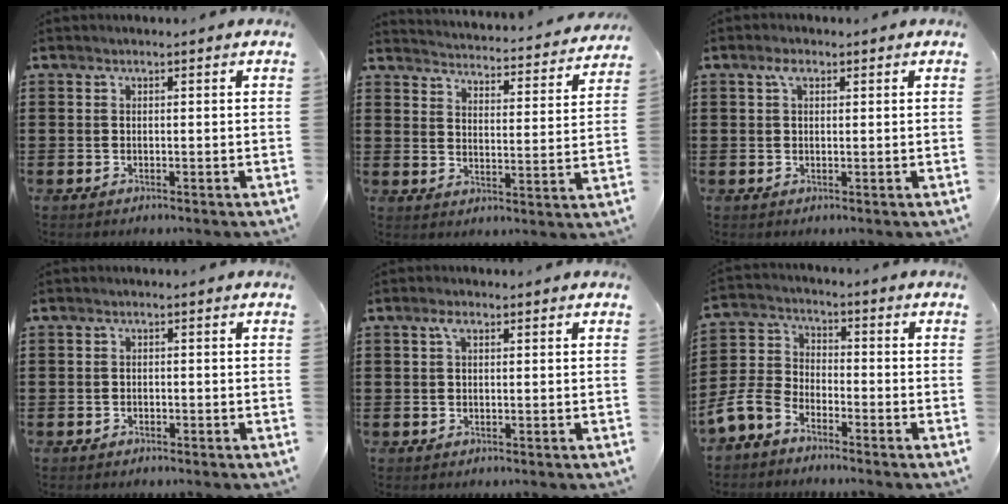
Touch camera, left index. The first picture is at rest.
{"total": 3.3, "force": [3.2, -0.5, 0.0], "torque": [-0.014, -0.039, 0.046]}
{"total": 2.2, "force": [1.1, 1.1, 1.6], "torque": [-0.037, 0.008, 0.018]}
{"total": 0.8, "force": [-0.7, 0.4, -0.1], "torque": [-0.003, 0.005, -0.017]}
{"total": 1.8, "force": [0.7, 0.8, 1.5], "torque": [-0.033, 0.007, 0.011]}
{"total": 6.4, "force": [-5.2, 2.8, 2.3], "torque": [-0.072, 0.006, -0.110]}